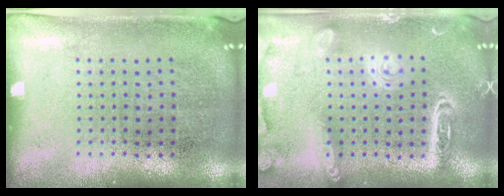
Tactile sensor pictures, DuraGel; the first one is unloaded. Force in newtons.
{"total": 3.9, "press": 3.8, "slide": 0.4}